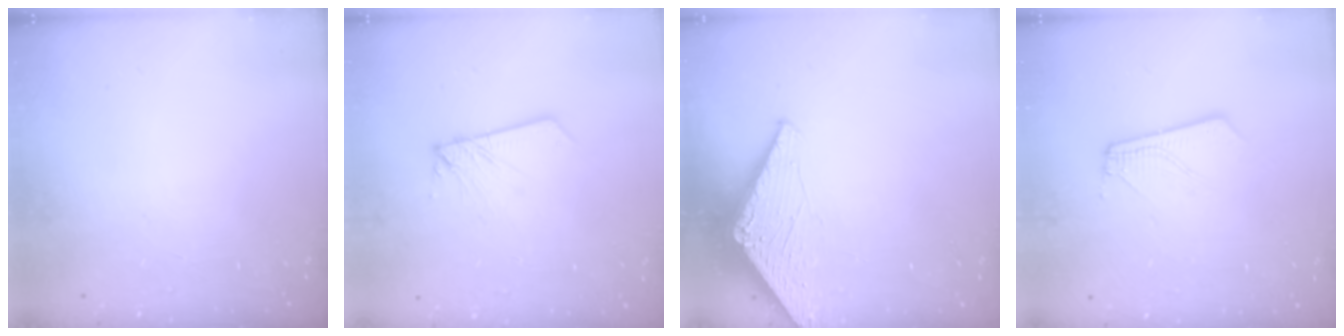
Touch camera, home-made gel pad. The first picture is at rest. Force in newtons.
{"total": 4.4, "press": 4.3, "slide": 0.6}
{"total": 2.9, "press": 2.9, "slide": 0.2}
{"total": 3.9, "press": 3.9, "slide": 0.2}